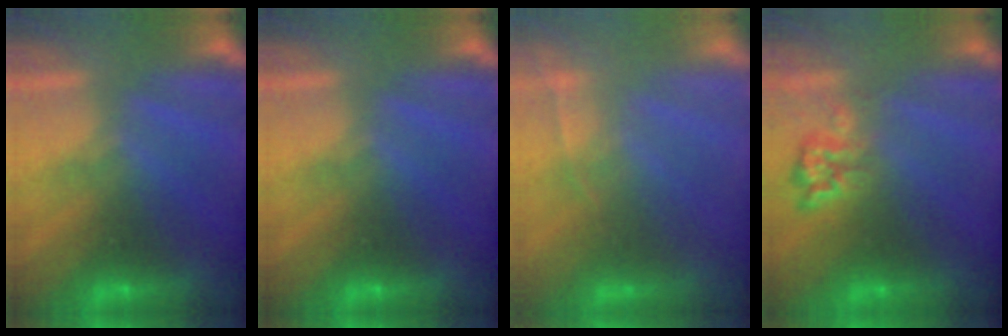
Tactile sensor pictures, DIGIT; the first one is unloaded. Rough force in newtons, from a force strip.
{"total": 0.0}
{"total": 1.8}
{"total": 2.4}